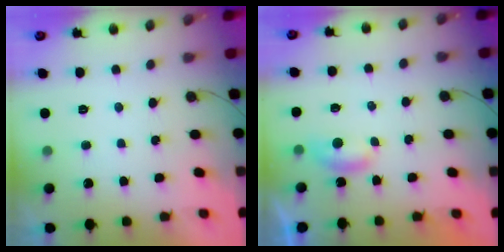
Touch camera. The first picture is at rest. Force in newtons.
{"total": 4.0, "press": 3.9, "slide": 0.5}